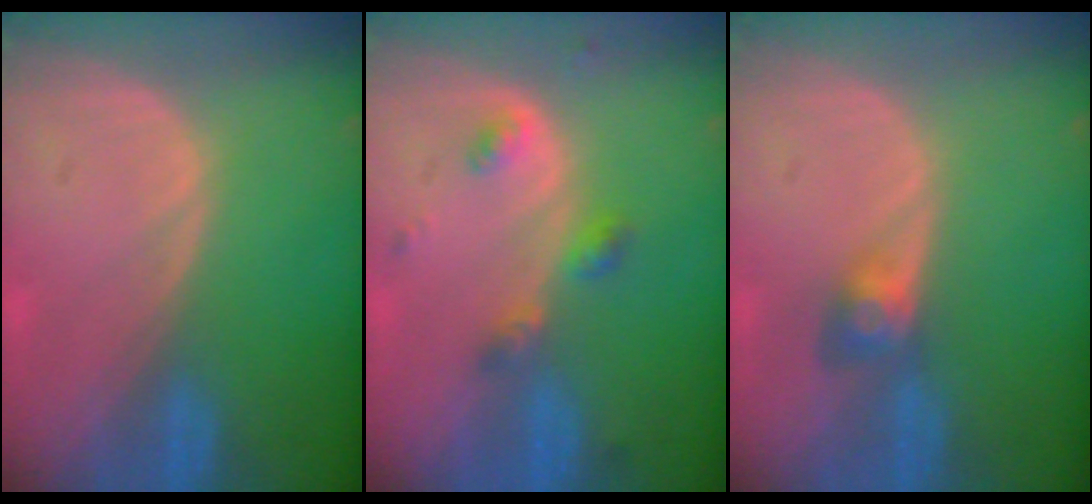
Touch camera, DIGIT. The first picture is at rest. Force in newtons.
{"total": 3.8, "press": 3.7, "slide": 1.1}
{"total": 3.1, "press": 2.7, "slide": 1.4}